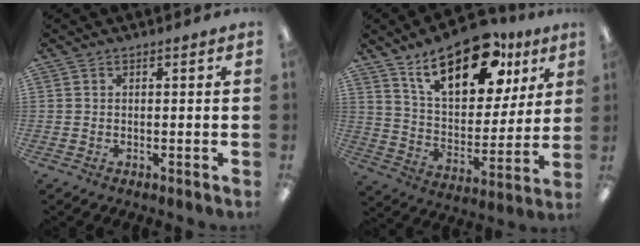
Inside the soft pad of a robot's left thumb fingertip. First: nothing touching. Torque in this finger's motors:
{"motor_torque": [0.36, 0.66, 1.14, -1.63, 0.12]}